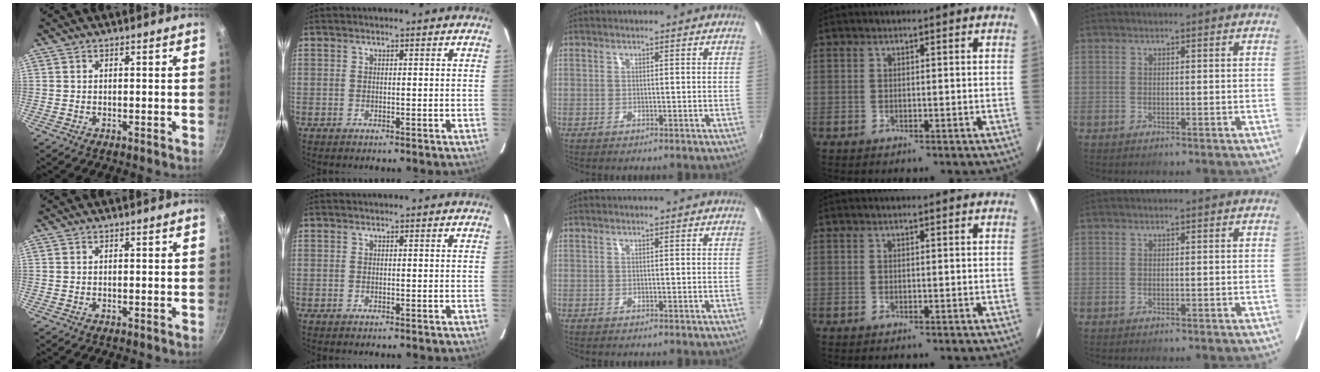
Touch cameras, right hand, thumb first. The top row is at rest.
{}